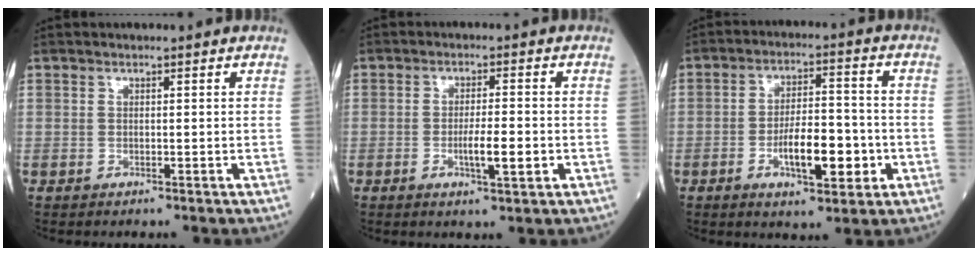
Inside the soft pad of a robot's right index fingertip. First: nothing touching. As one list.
[{"total": 5.1, "force": [-1.4, 0.7, 4.9], "torque": [-0.087, -0.004, -0.021]}, {"total": 9.9, "force": [-3.2, 3.2, 8.9], "torque": [-0.154, 0.007, -0.050]}]